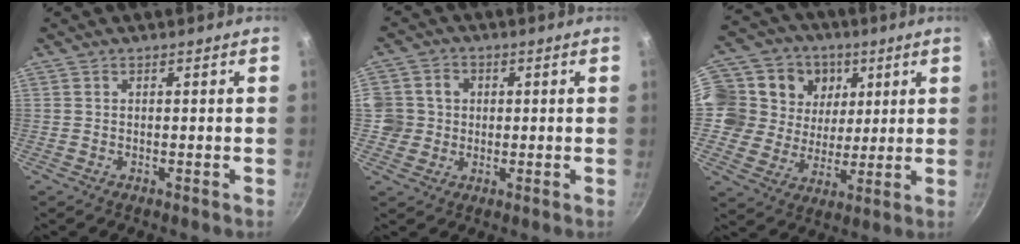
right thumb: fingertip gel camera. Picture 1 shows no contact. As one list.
[{"total": 6.0, "force": [0.2, 5.8, 1.5], "torque": [0.010, 0.008, -0.004]}, {"total": 16.7, "force": [5.4, 14.0, 7.3], "torque": [-0.109, -0.011, 0.089]}]